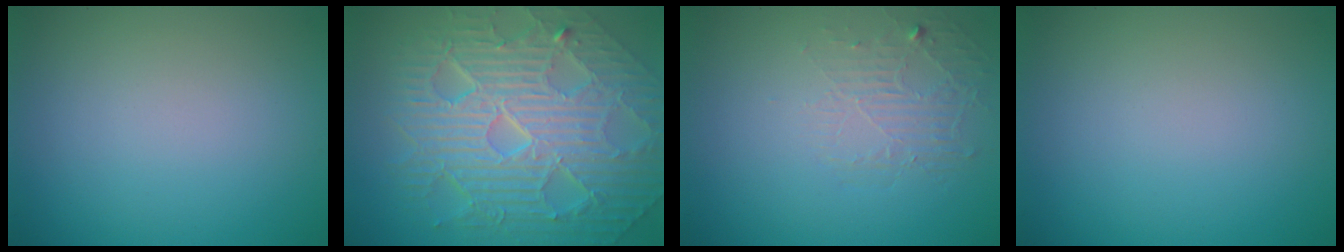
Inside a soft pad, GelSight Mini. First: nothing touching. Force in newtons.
{"total": 11.3, "press": 7.5, "slide": 8.4}
{"total": 1.9, "press": 0.6, "slide": 1.8}
{"total": 0.0}